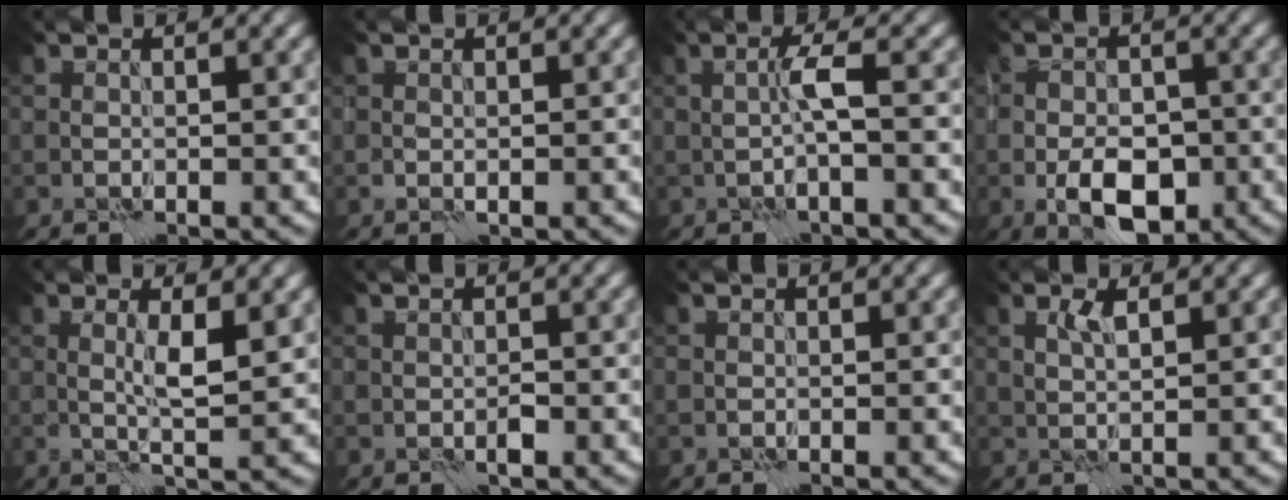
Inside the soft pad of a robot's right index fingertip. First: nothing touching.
{"total": 0.6, "force": [-0.2, 0.3, 0.5], "torque": [-0.010, -0.001, -0.004]}
{"total": 1.7, "force": [0.1, -0.7, 1.6], "torque": [-0.033, 0.007, 0.001]}
{"total": 5.7, "force": [-2.2, 3.0, 4.3], "torque": [-0.072, -0.004, -0.040]}
{"total": 2.8, "force": [0.7, -0.1, 2.7], "torque": [-0.053, -0.004, 0.014]}
{"total": 0.7, "force": [-0.4, 0.2, 0.6], "torque": [-0.012, 0.002, -0.006]}
{"total": 0.0}
{"total": 1.2, "force": [0.9, -0.4, 0.7], "torque": [-0.020, 0.001, 0.018]}